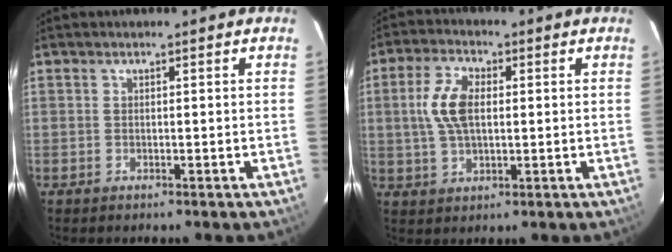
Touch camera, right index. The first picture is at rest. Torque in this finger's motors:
{"motor_torque": [0.20, 0.07, 0.28, 0.08]}